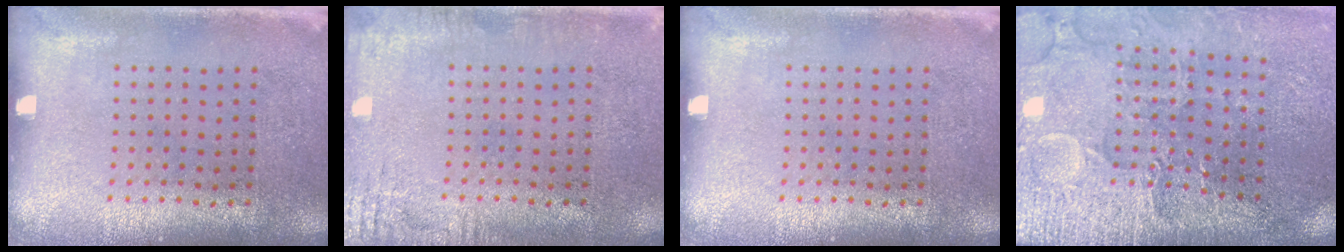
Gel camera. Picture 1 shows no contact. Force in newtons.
{"total": 2.3, "press": 2.3, "slide": 0.3}
{"total": 0.0}
{"total": 3.4, "press": 3.4, "slide": 0.4}